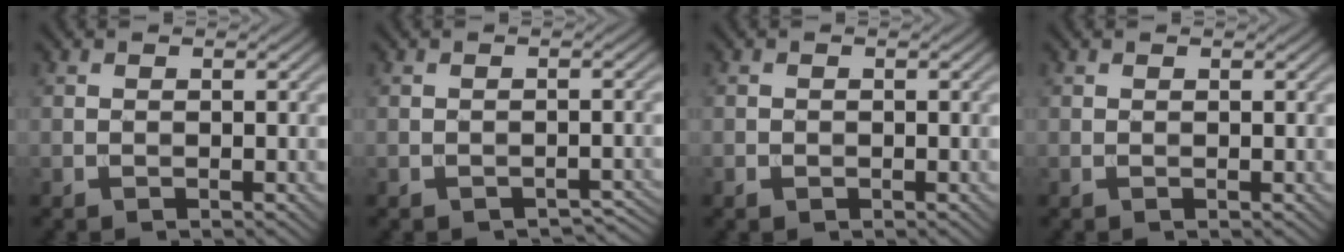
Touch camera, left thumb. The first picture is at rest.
{"total": 2.0, "force": [-1.6, 0.9, 0.9], "torque": [-0.020, 0.004, -0.015]}
{"total": 0.6, "force": [-0.2, 0.6, 0.3], "torque": [-0.005, -0.001, -0.006]}
{"total": 0.0}